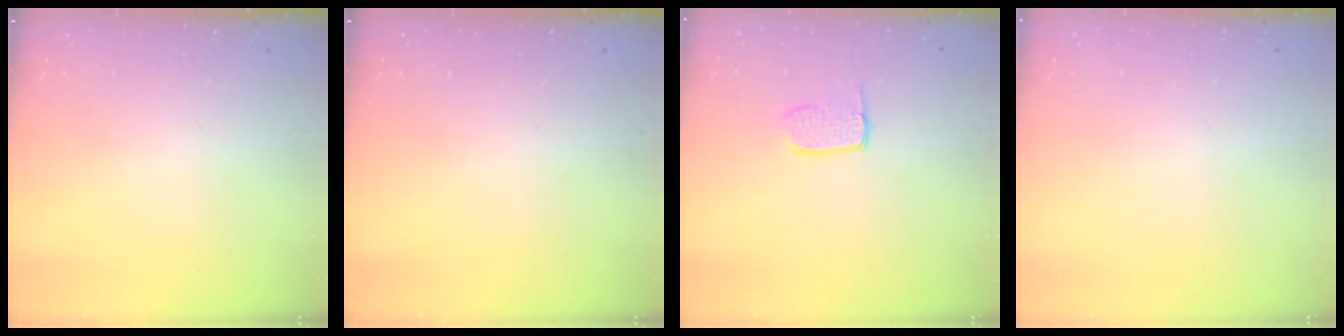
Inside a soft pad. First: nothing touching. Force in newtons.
{"total": 0.0}
{"total": 6.7, "press": 6.7, "slide": 0.2}
{"total": 0.0}